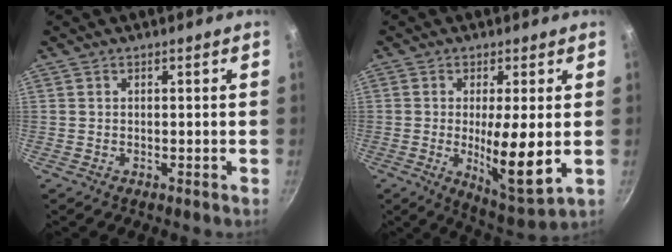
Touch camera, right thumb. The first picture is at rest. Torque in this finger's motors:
{"motor_torque": [1.40, 1.21, 1.47, 0.02, 0.15]}